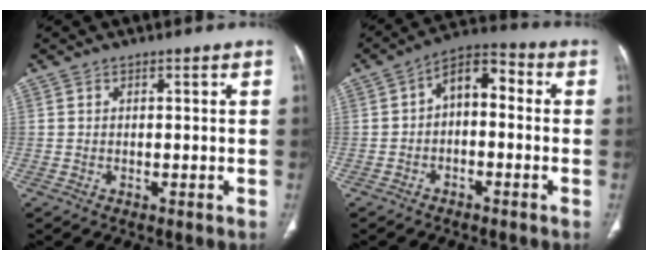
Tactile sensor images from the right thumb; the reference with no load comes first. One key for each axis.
{"total": 7.9, "fx": -0.2, "fy": 4.7, "fz": 6.4, "tx": -0.080, "ty": 0.040, "tz": -0.019}